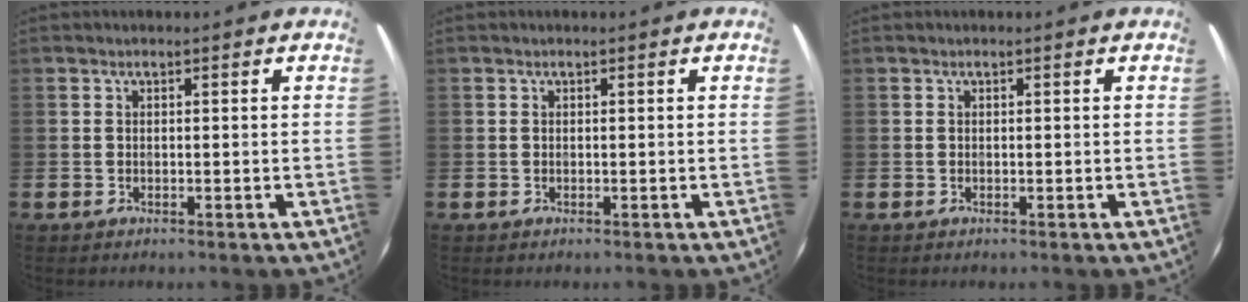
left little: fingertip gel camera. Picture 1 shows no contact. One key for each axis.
{"total": 0.0}
{"total": 0.0}